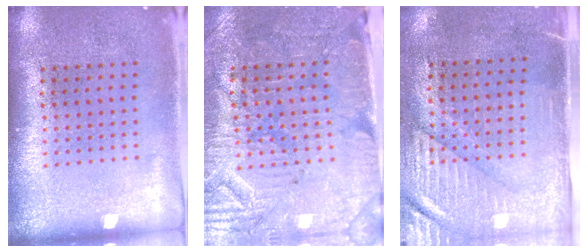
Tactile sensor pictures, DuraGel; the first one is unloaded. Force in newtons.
{"total": 3.6, "press": 3.4, "slide": 1.2}
{"total": 3.0, "press": 2.6, "slide": 1.5}